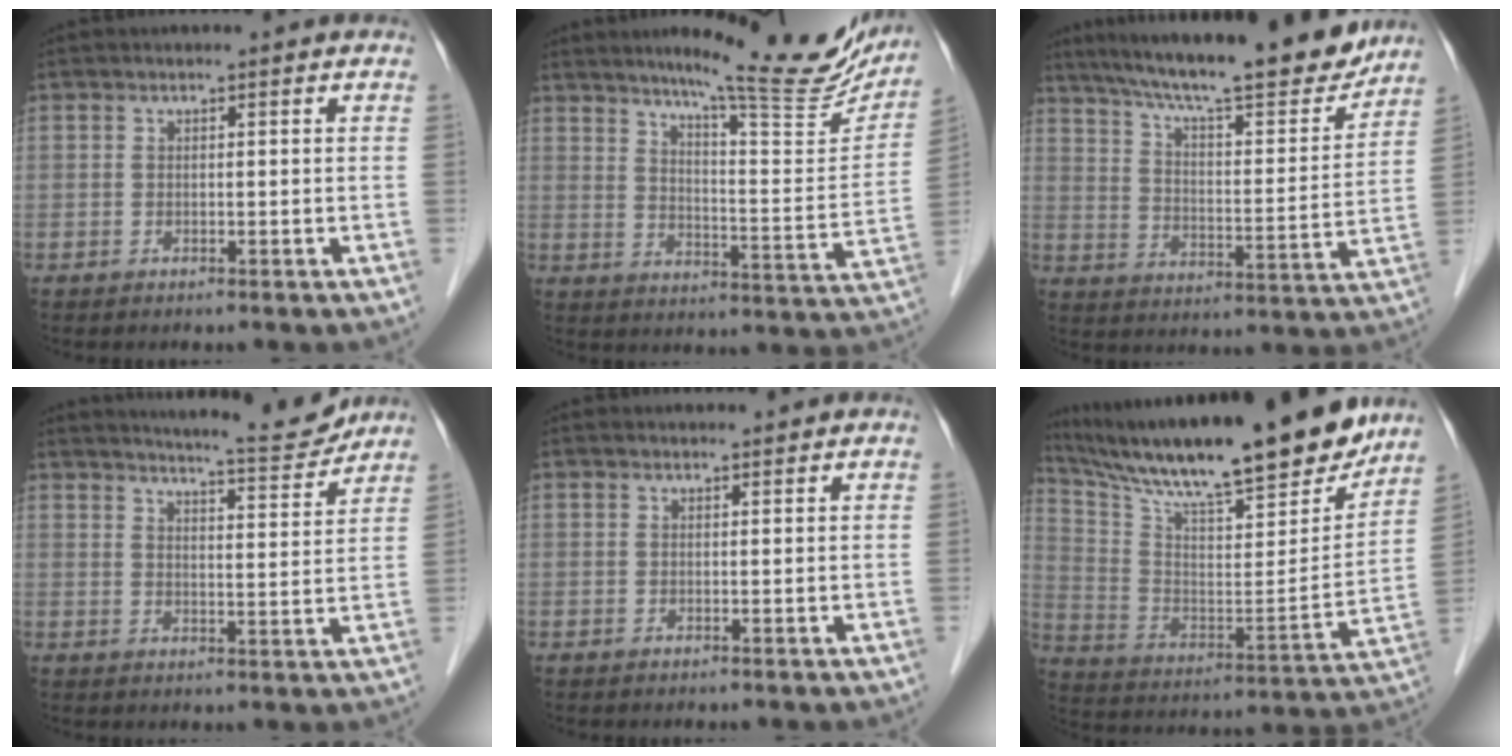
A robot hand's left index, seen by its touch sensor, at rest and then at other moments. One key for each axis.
{"total": 18.9, "fx": 15.9, "fy": 2.3, "fz": 10.0, "tx": -0.130, "ty": -0.037, "tz": 0.205}
{"total": 21.6, "fx": 18.7, "fy": 2.5, "fz": 10.5, "tx": -0.174, "ty": -0.010, "tz": 0.271}
{"total": 9.5, "fx": 9.2, "fy": 0.0, "fz": 2.3, "tx": -0.040, "ty": -0.013, "tz": 0.123}
{"total": 1.1, "fx": 1.0, "fy": 0.2, "fz": 0.1, "tx": -0.011, "ty": 0.004, "tz": 0.017}
{"total": 27.7, "fx": 22.9, "fy": 3.9, "fz": 15.0, "tx": -0.267, "ty": -0.021, "tz": 0.350}